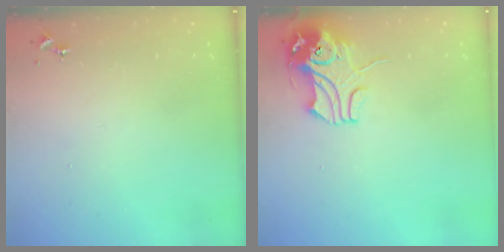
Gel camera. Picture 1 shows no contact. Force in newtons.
{"total": 10.6, "press": 10.4, "slide": 1.7}